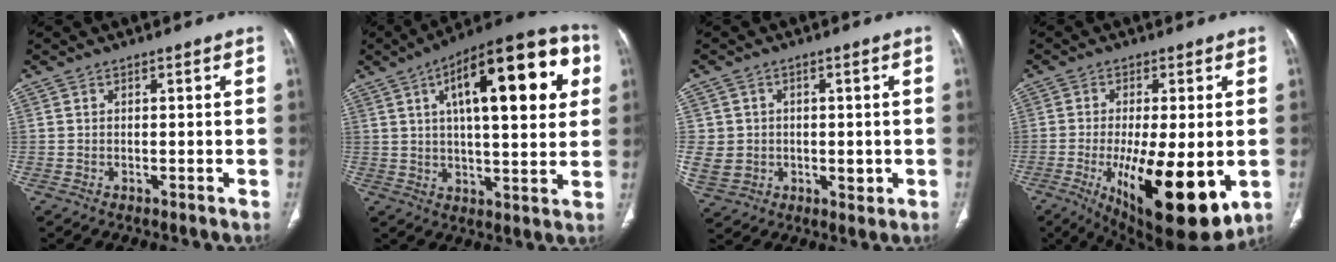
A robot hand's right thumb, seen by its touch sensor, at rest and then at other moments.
{"total": 24.2, "force": [7.6, 8.8, 21.2], "torque": [-0.283, 0.016, 0.103]}
{"total": 8.7, "force": [-0.4, 7.6, 4.1], "torque": [-0.057, 0.004, 0.009]}
{"total": 19.6, "force": [-5.2, 6.5, 17.8], "torque": [-0.264, -0.028, -0.059]}